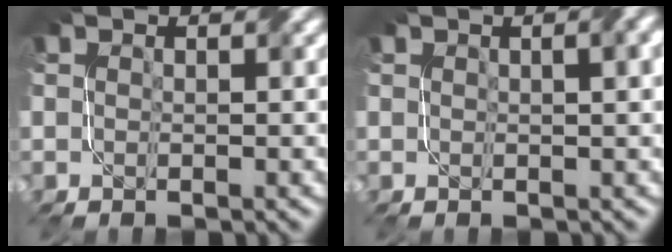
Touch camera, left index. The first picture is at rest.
{"total": 3.5, "force": [1.3, 1.3, 3.0], "torque": [-0.026, 0.011, 0.009]}